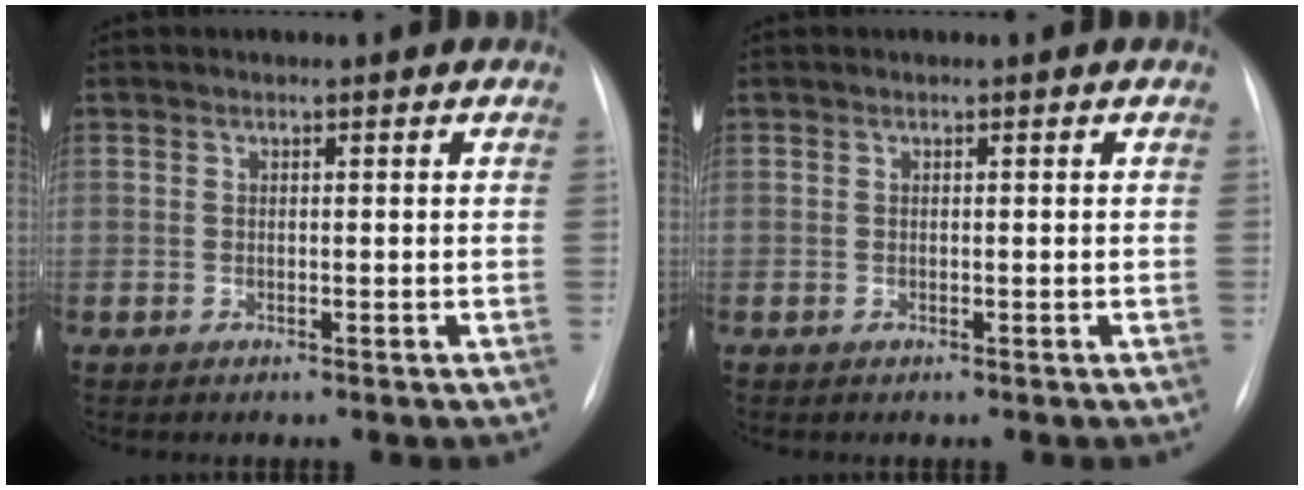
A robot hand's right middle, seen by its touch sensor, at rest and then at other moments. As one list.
[{"total": 0.0}]